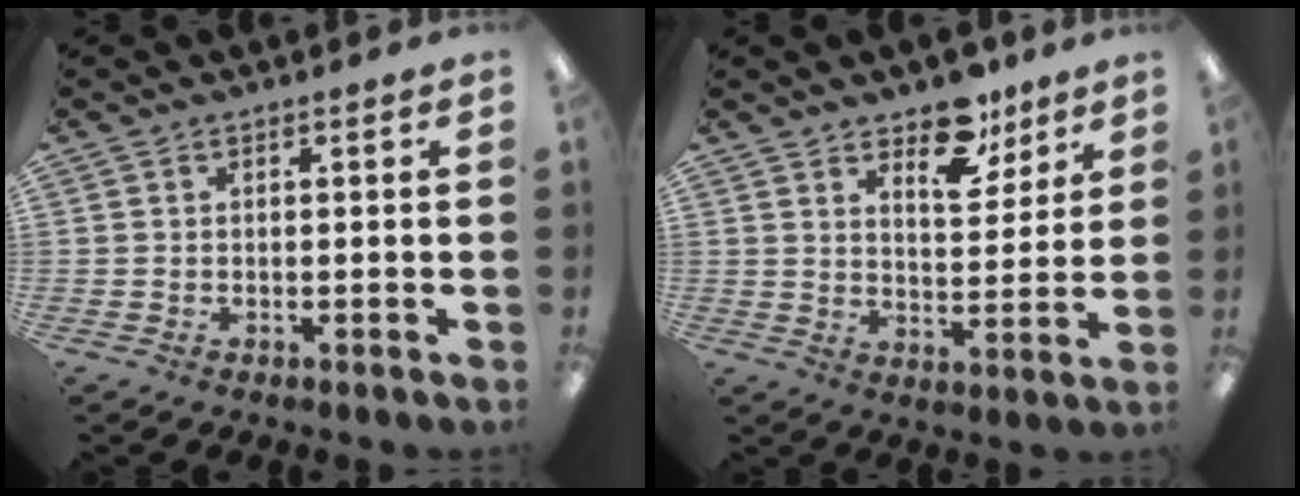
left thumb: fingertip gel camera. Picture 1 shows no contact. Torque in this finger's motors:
{"motor_torque": [0.16, 0.23, 0.06, -0.30, 0.06]}